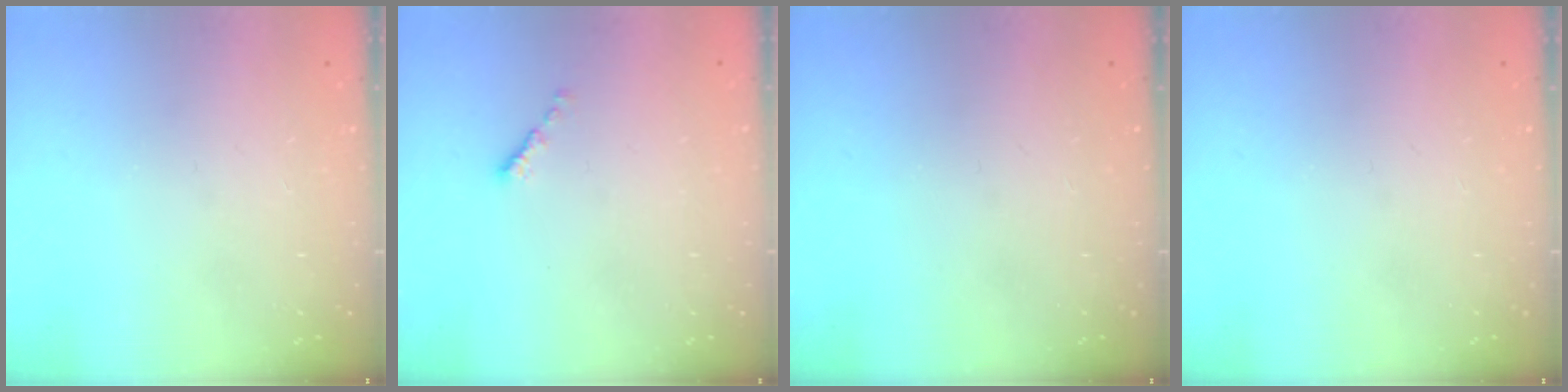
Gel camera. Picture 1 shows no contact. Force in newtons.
{"total": 0.0}
{"total": 0.0}
{"total": 0.0}